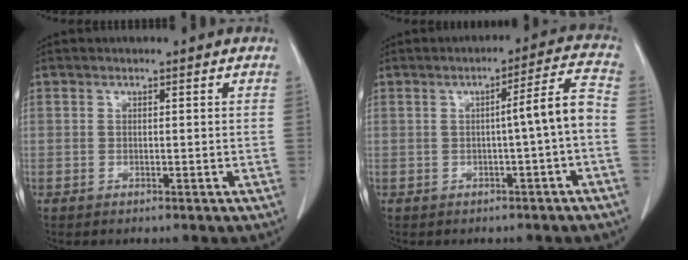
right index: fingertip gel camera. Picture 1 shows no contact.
{"total": 5.8, "force": [-1.3, -0.6, 5.6], "torque": [-0.077, 0.015, -0.018]}